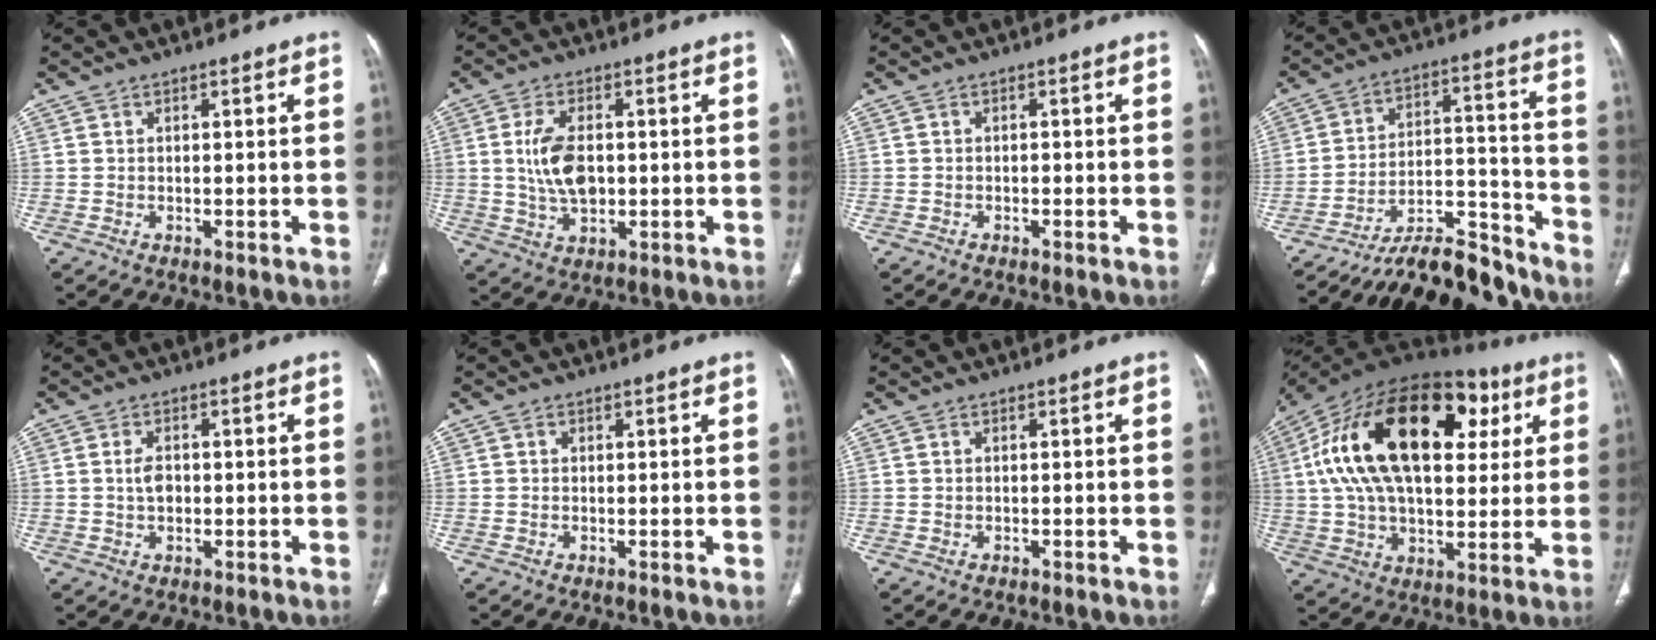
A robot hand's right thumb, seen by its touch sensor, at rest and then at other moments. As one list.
[{"total": 8.5, "force": [0.5, 4.9, 6.9], "torque": [-0.131, -0.002, 0.016]}, {"total": 0.7, "force": [-0.4, 0.3, 0.5], "torque": [-0.008, 0.003, -0.007]}, {"total": 14.5, "force": [-13.7, 3.3, 3.6], "torque": [-0.036, 0.119, -0.229]}, {"total": 3.1, "force": [0.0, 2.0, 2.4], "torque": [-0.042, 0.004, 0.001]}, {"total": 0.6, "force": [0.2, 0.5, 0.2], "torque": [0.001, 0.002, 0.003]}, {"total": 0.0}, {"total": 31.3, "force": [9.2, 17.2, 24.5], "torque": [-0.424, 0.039, 0.145]}]